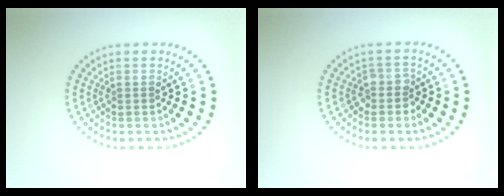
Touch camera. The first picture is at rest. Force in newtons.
{"total": 1.7, "press": 1.5, "slide": 0.8}